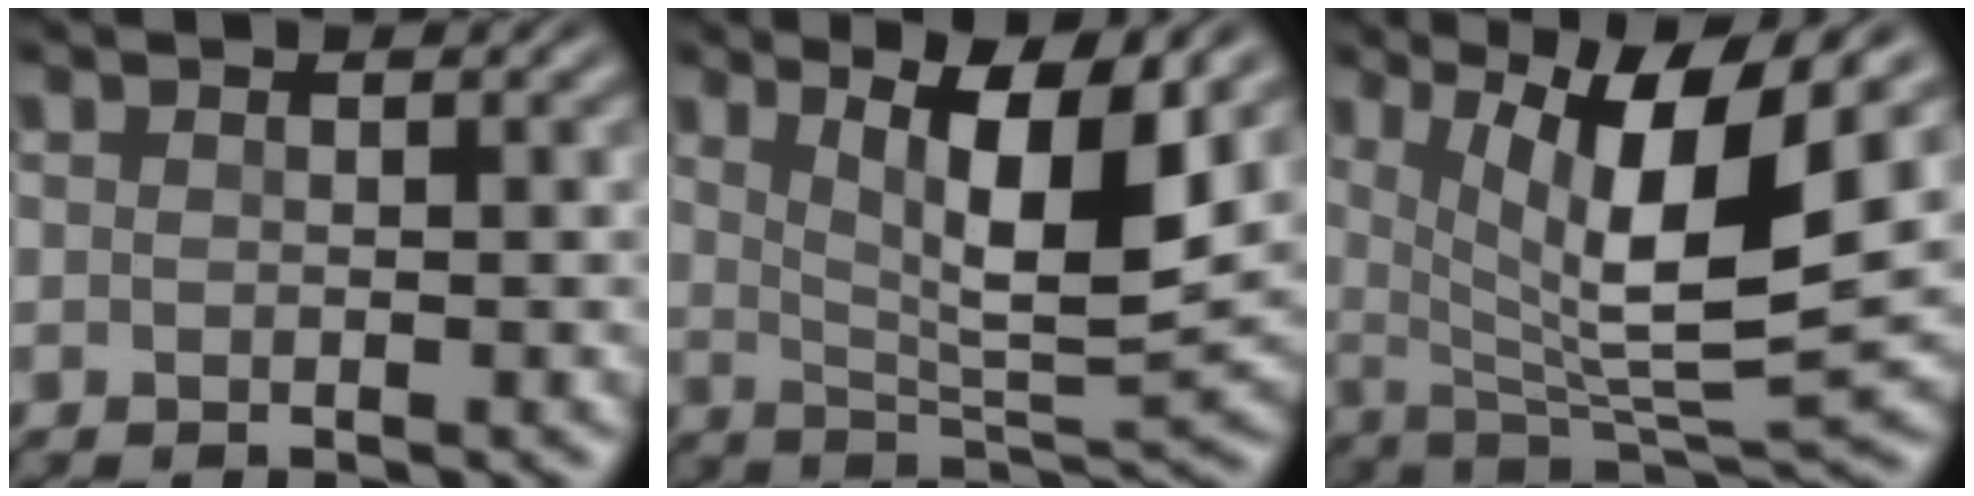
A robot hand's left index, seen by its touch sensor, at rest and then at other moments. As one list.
[{"total": 8.7, "force": [3.6, 2.0, 7.6], "torque": [-0.121, -0.007, 0.067]}, {"total": 10.6, "force": [3.3, 2.6, 9.8], "torque": [-0.168, -0.004, 0.066]}]